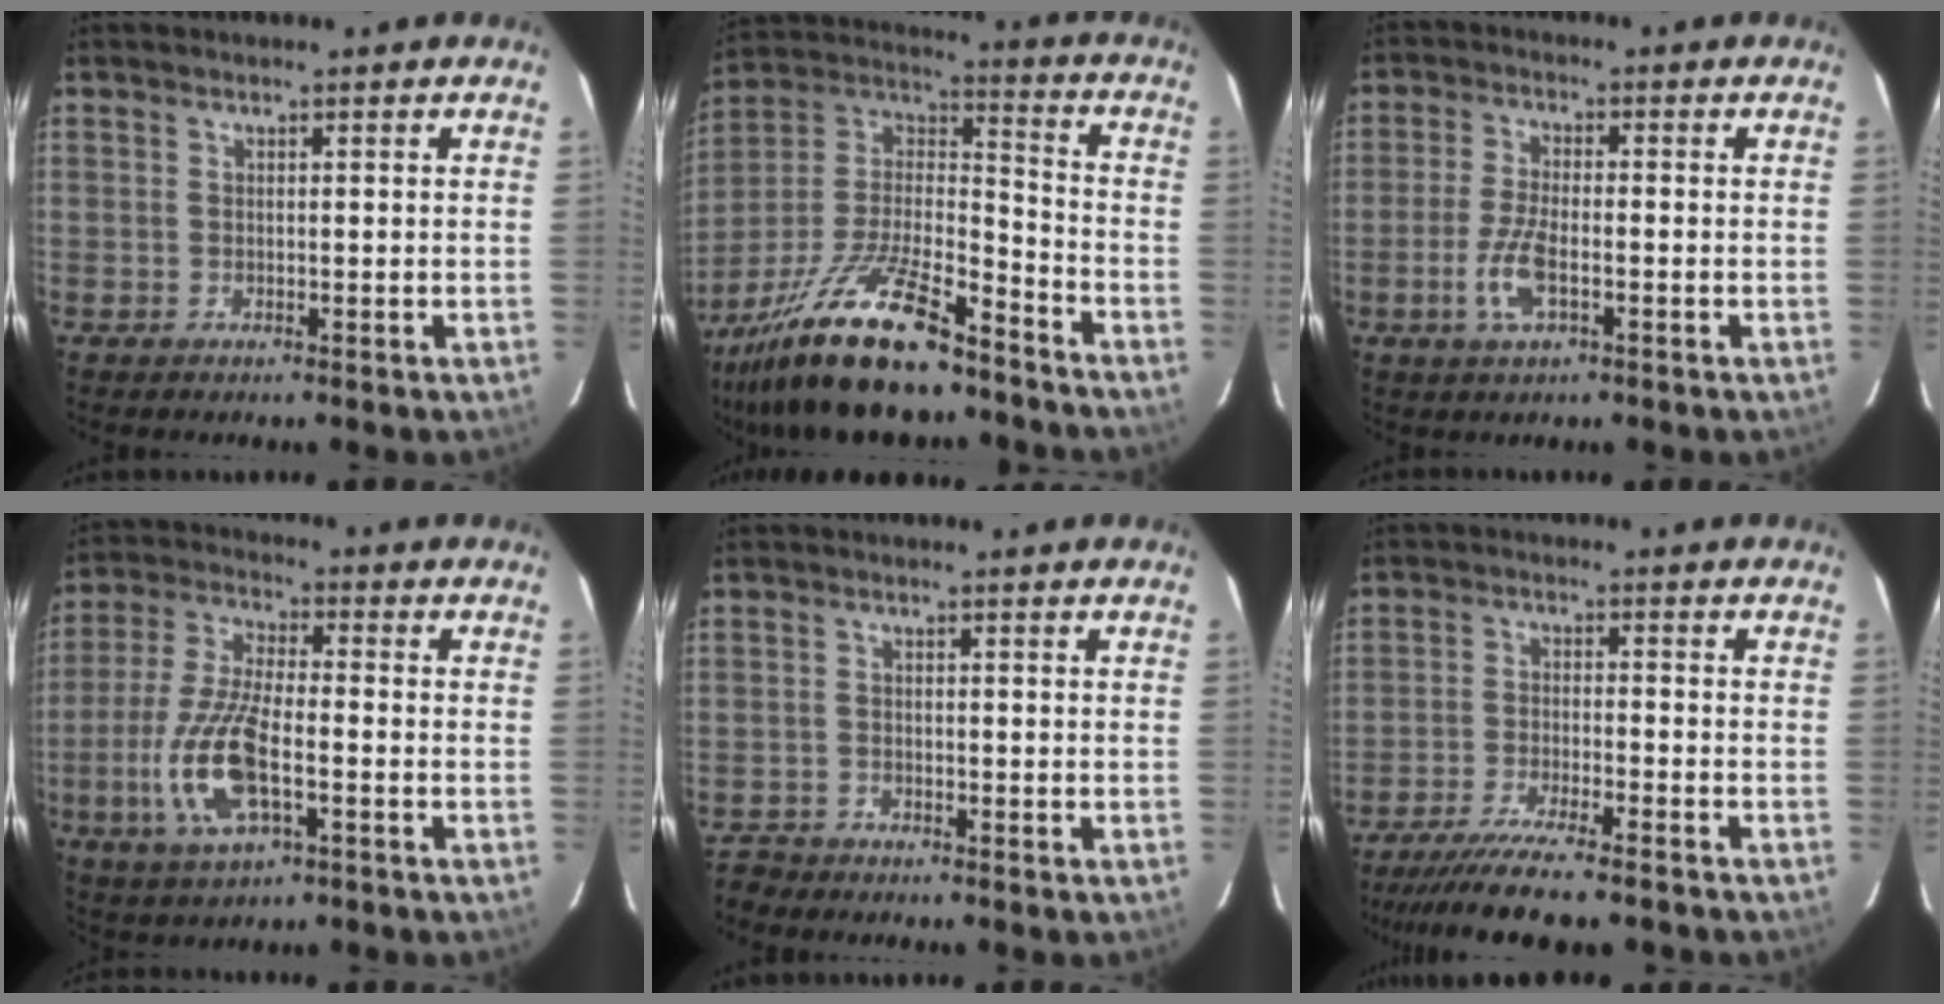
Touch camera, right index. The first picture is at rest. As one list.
[{"total": 23.9, "force": [-17.0, 6.7, 15.5], "torque": [-0.310, -0.017, -0.291]}, {"total": 6.6, "force": [-2.4, 2.4, 5.6], "torque": [-0.124, -0.003, -0.048]}, {"total": 13.8, "force": [-4.4, 4.8, 12.2], "torque": [-0.264, -0.008, -0.085]}, {"total": 3.3, "force": [-3.1, 1.2, 0.0], "torque": [-0.016, -0.006, -0.065]}, {"total": 12.4, "force": [-10.6, 1.3, 6.4], "torque": [-0.146, -0.031, -0.177]}]